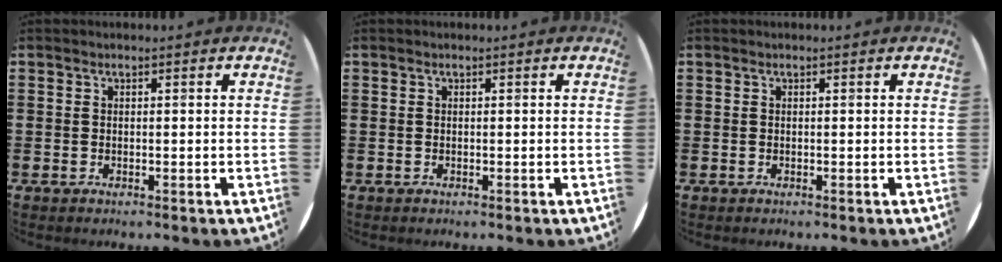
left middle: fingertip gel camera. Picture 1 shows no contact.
{"total": 0.0}
{"total": 0.0}